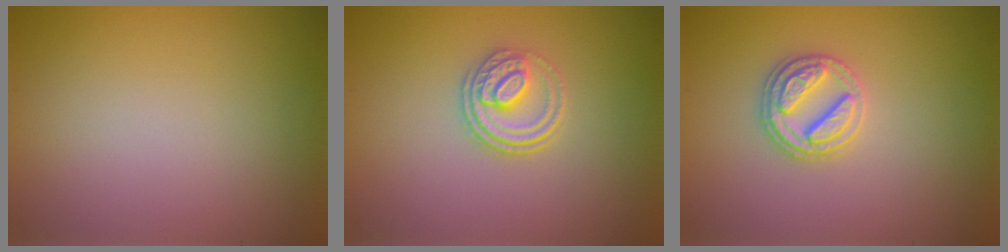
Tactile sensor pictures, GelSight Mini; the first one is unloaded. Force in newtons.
{"total": 3.1, "press": 2.6, "slide": 1.7}
{"total": 2.8, "press": 2.8, "slide": 0.2}